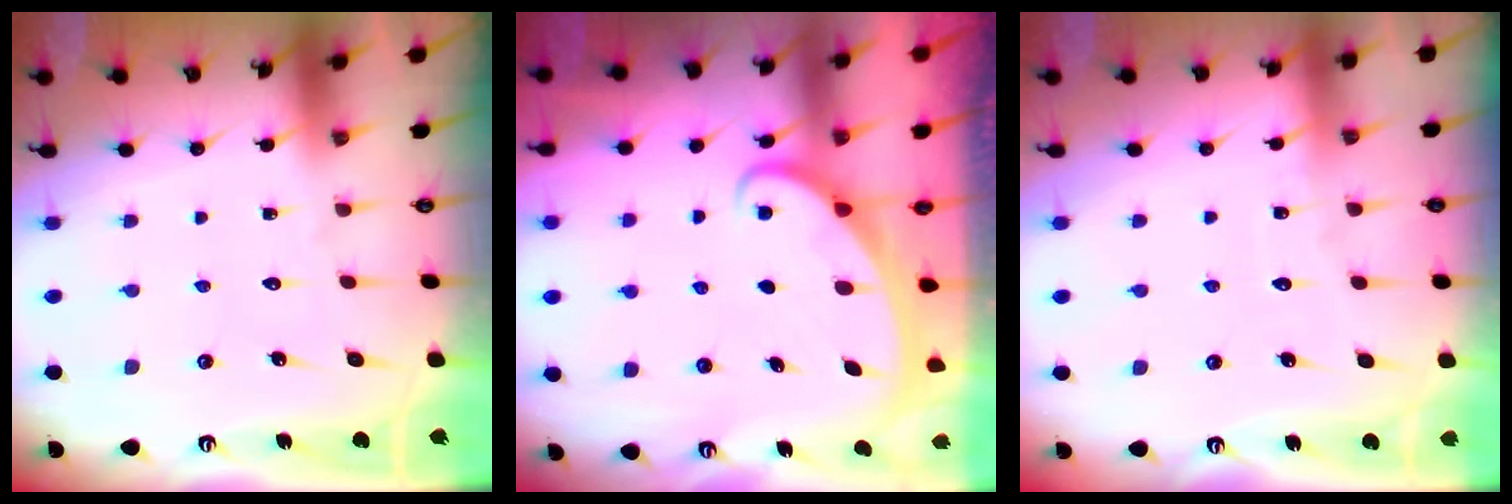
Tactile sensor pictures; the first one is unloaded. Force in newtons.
{"total": 2.1, "press": 2.1, "slide": 0.2}
{"total": 3.0, "press": 3.0, "slide": 0.2}